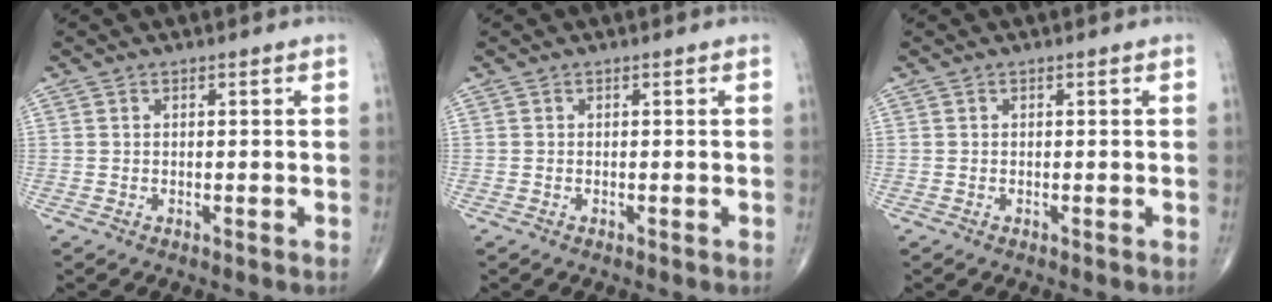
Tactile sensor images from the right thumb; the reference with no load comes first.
{"total": 0.0}
{"total": 0.0}